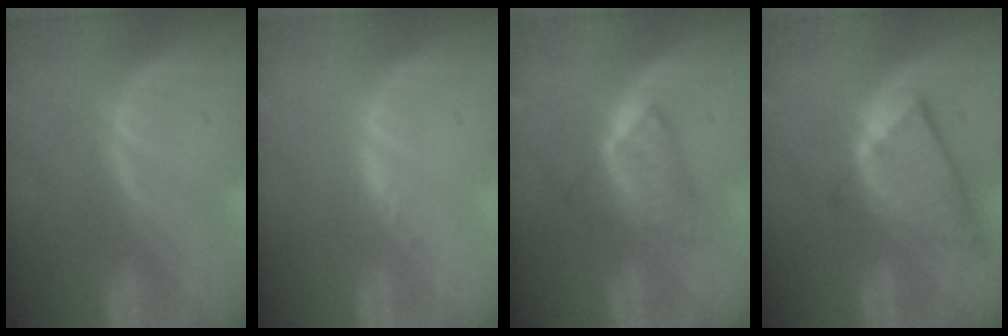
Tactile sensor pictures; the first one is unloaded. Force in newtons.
{"total": 0.8, "press": 0.6, "slide": 0.4}
{"total": 5.9, "press": 5.1, "slide": 3.0}
{"total": 9.0, "press": 7.8, "slide": 4.4}